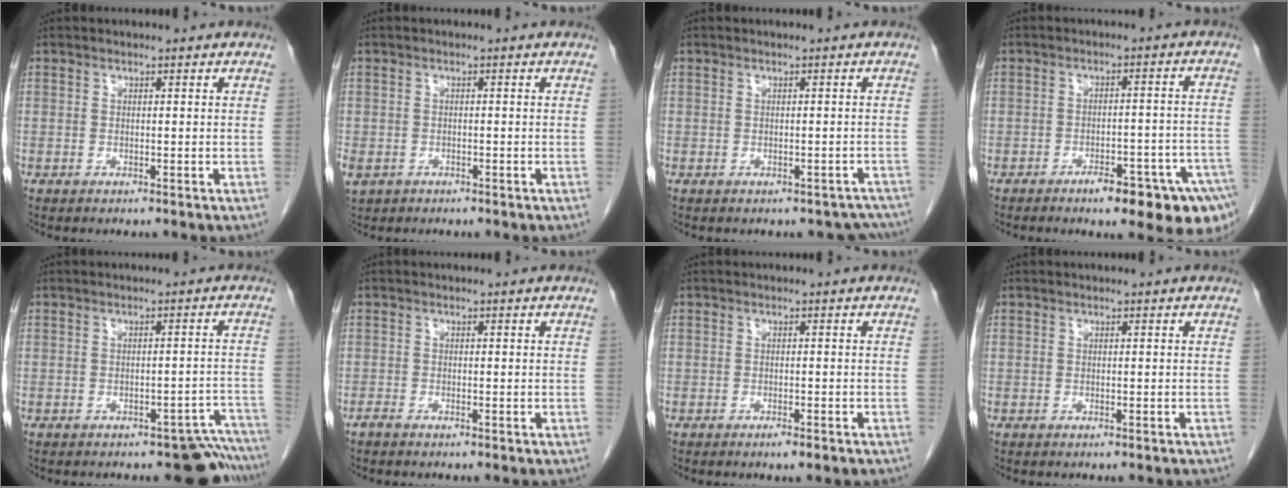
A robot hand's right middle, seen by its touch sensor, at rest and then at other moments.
{"total": 4.7, "force": [-2.7, 3.5, 1.7], "torque": [-0.048, -0.005, -0.041]}
{"total": 4.9, "force": [-4.3, 2.2, 0.6], "torque": [0.012, 0.005, -0.039]}
{"total": 11.8, "force": [-7.7, 2.0, 8.6], "torque": [-0.048, 0.022, -0.099]}
{"total": 7.7, "force": [-7.3, 1.8, 1.6], "torque": [0.018, 0.023, -0.083]}
{"total": 1.0, "force": [-0.9, 0.0, 0.4], "torque": [-0.008, -0.002, -0.014]}
{"total": 1.6, "force": [-1.1, 0.0, 1.2], "torque": [-0.014, -0.004, -0.015]}
{"total": 0.5, "force": [-0.5, -0.1, 0.1], "torque": [-0.005, -0.002, -0.009]}